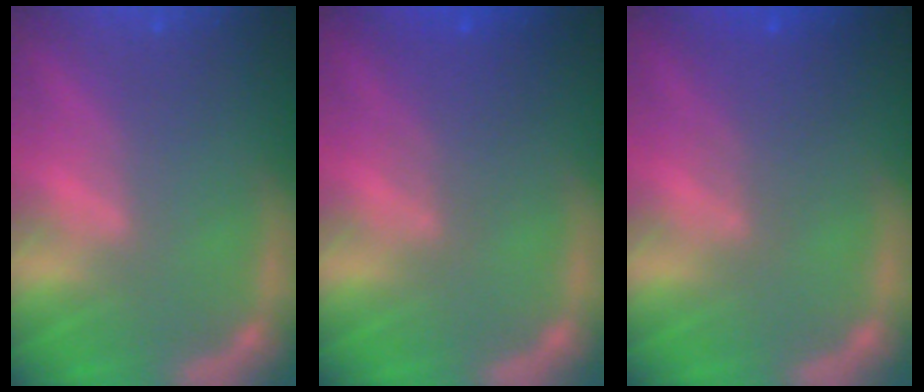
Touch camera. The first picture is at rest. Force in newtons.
{"total": 3.0}
{"total": 3.0}